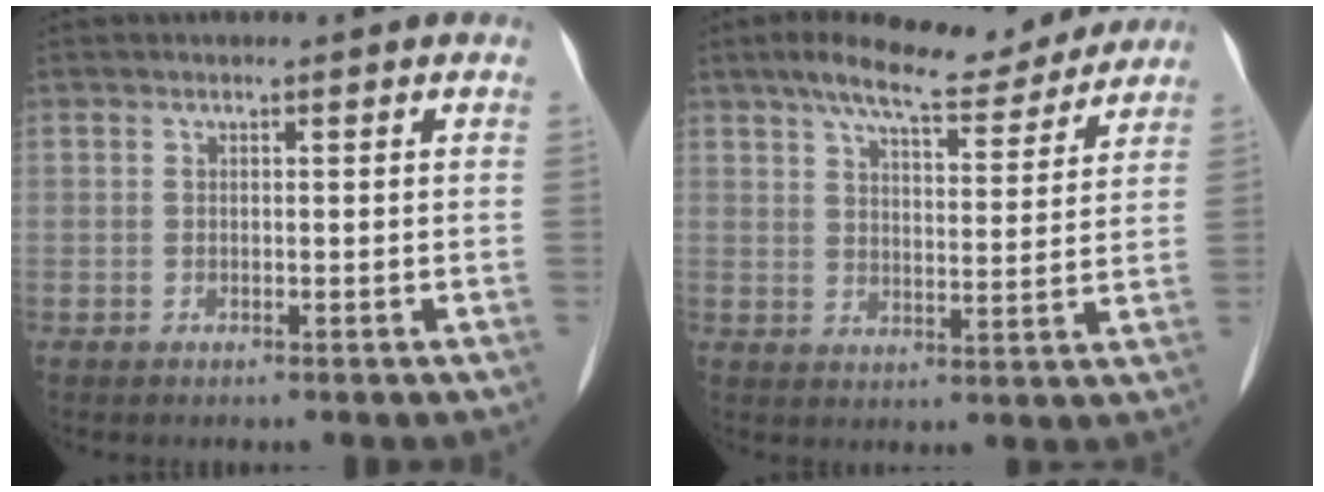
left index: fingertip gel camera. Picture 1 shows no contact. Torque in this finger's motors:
{"motor_torque": [0.15, -0.17, 0.01, 0.00]}